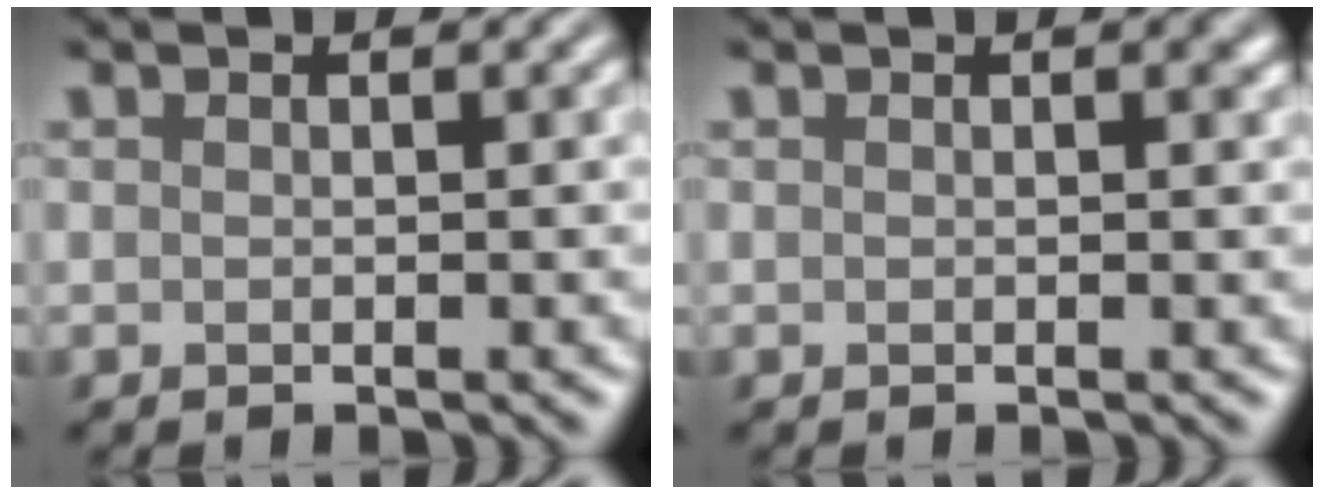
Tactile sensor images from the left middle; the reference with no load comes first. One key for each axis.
{"total": 0.6, "fx": 0.3, "fy": 0.1, "fz": 0.5, "tx": -0.005, "ty": 0.000, "tz": 0.004}